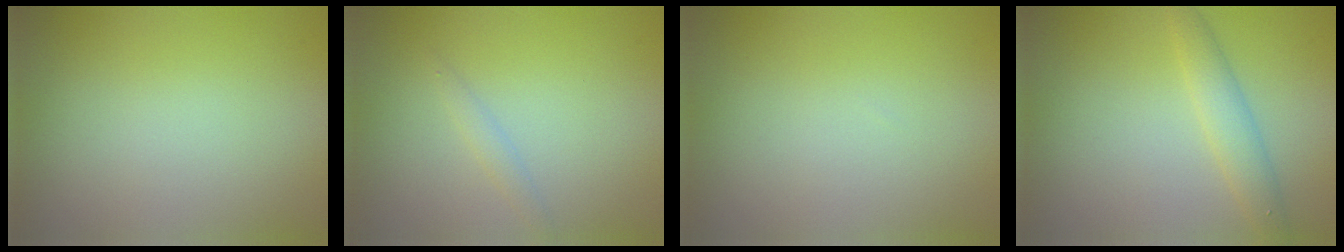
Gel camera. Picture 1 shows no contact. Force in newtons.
{"total": 1.0, "press": 1.0, "slide": 0.0}
{"total": 0.0}
{"total": 2.5, "press": 2.5, "slide": 0.2}